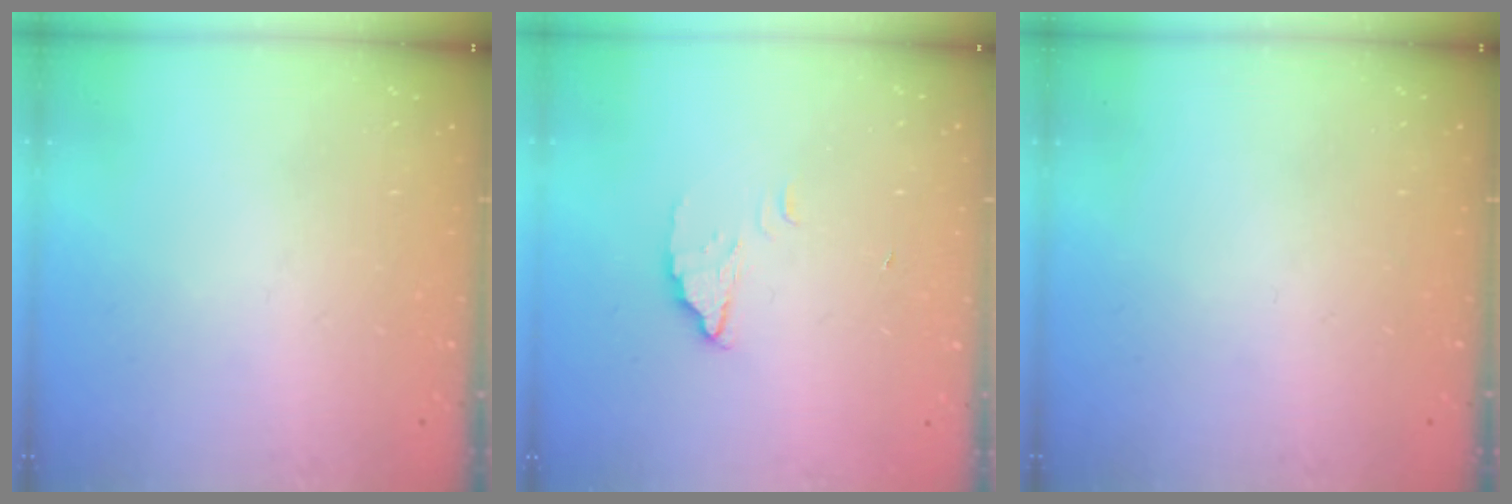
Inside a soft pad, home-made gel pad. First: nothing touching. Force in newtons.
{"total": 2.2, "press": 2.2, "slide": 0.2}
{"total": 0.0}